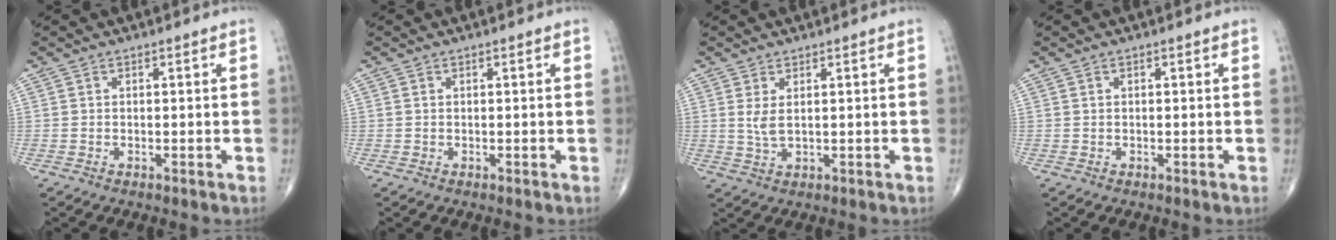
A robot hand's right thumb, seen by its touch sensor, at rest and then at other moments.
{"total": 0.0}
{"total": 2.7, "force": [0.9, 1.0, 2.4], "torque": [-0.053, -0.007, 0.024]}
{"total": 0.0}